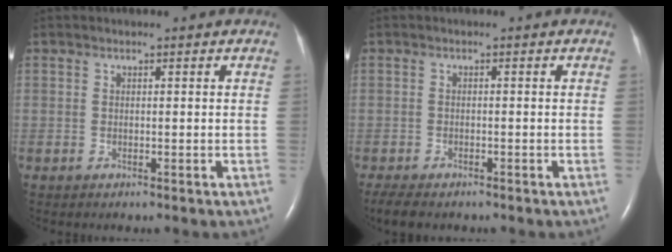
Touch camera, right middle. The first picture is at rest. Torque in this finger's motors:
{"motor_torque": [0.25, -0.17, 0.03, 0.03]}